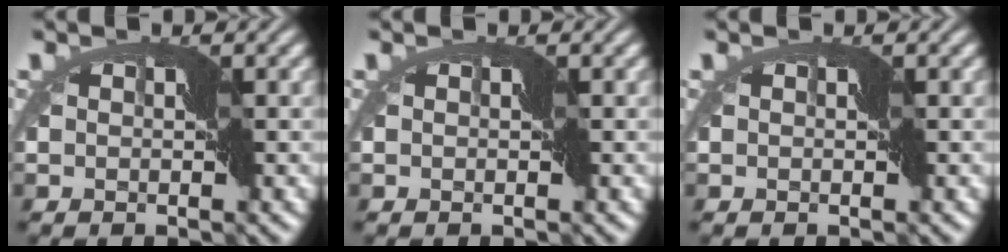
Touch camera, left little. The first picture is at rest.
{"total": 0.0}
{"total": 0.0}